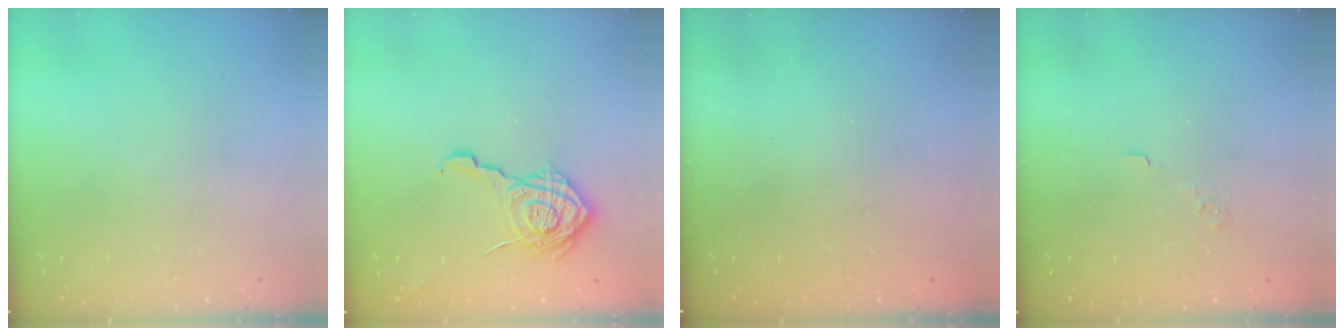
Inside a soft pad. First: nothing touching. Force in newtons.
{"total": 18.1, "press": 18.1, "slide": 0.8}
{"total": 2.4, "press": 2.3, "slide": 0.8}
{"total": 3.6, "press": 3.5, "slide": 0.9}